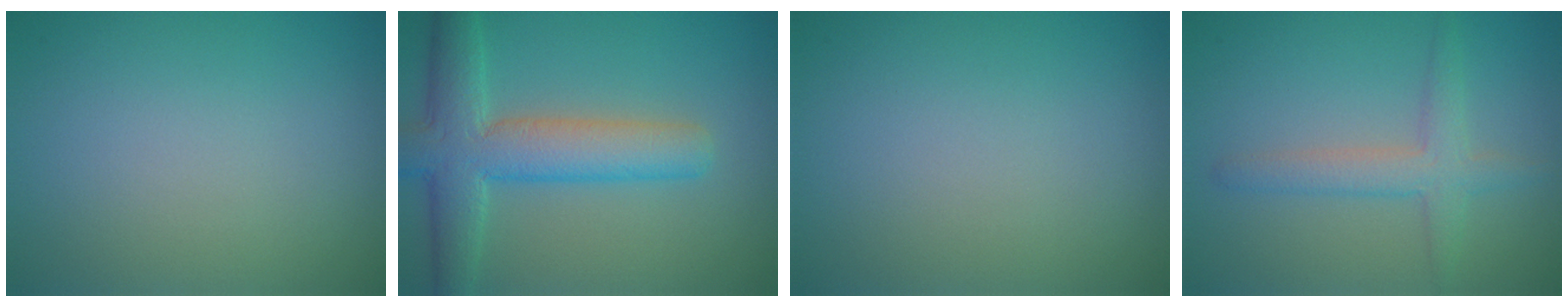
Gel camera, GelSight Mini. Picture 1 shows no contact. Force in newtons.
{"total": 6.8, "press": 6.8, "slide": 0.3}
{"total": 0.0}
{"total": 2.9, "press": 2.9, "slide": 0.2}